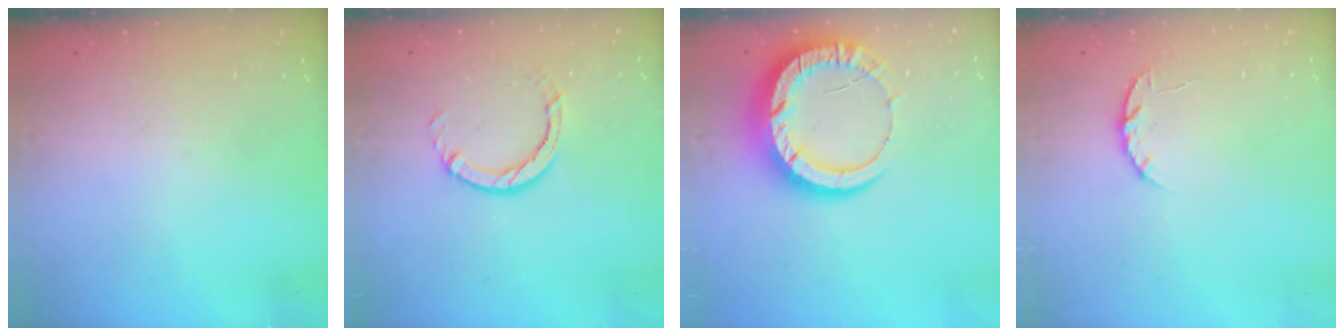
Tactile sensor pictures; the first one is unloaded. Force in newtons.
{"total": 2.9, "press": 2.9, "slide": 0.5}
{"total": 13.7, "press": 13.6, "slide": 1.4}
{"total": 4.9, "press": 4.8, "slide": 0.7}